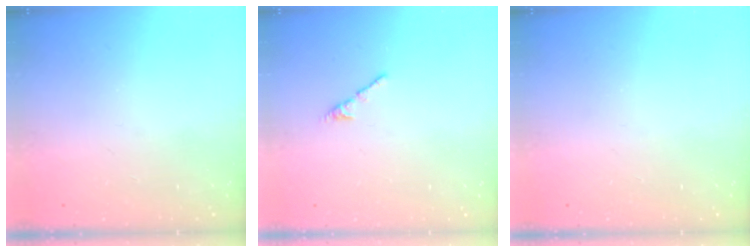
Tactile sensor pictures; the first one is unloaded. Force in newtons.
{"total": 2.7, "press": 2.6, "slide": 0.8}
{"total": 0.0}